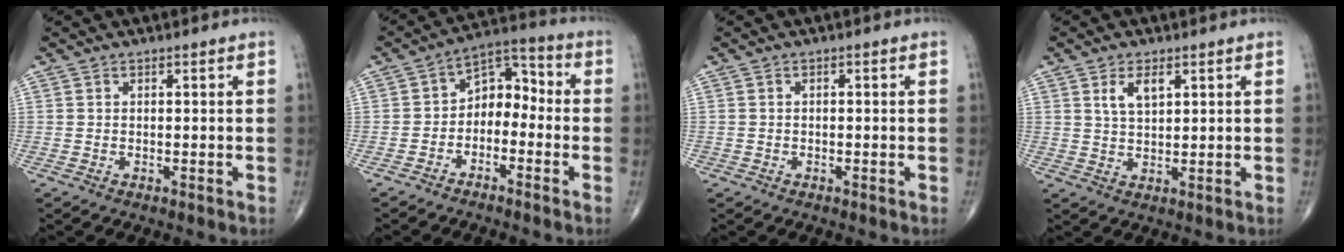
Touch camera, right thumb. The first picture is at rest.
{"total": 8.1, "force": [-2.3, 5.7, 5.4], "torque": [-0.054, 0.053, -0.054]}
{"total": 0.5, "force": [-0.3, 0.5, 0.0], "torque": [0.007, 0.004, -0.009]}
{"total": 4.4, "force": [2.0, 2.1, 3.3], "torque": [-0.057, -0.008, 0.040]}